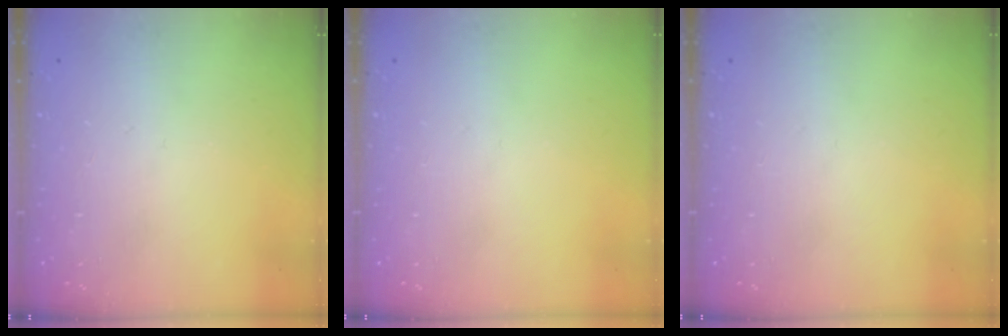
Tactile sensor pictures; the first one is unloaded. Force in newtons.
{"total": 0.0}
{"total": 0.0}